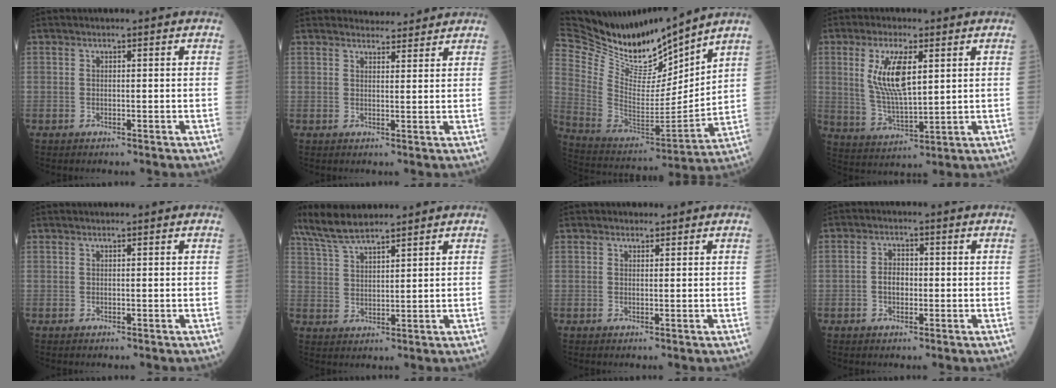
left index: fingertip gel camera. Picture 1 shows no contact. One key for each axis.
{"total": 4.2, "fx": 4.0, "fy": 0.9, "fz": 0.3, "tx": -0.006, "ty": 0.009, "tz": 0.051}
{"total": 19.5, "fx": 18.2, "fy": 2.6, "fz": 6.4, "tx": -0.146, "ty": -0.037, "tz": 0.336}
{"total": 9.3, "fx": 2.8, "fy": 2.6, "fz": 8.4, "tx": -0.183, "ty": -0.003, "tz": 0.059}
{"total": 0.0}
{"total": 8.2, "fx": 7.0, "fy": 1.0, "fz": 4.3, "tx": -0.097, "ty": 0.019, "tz": 0.137}
{"total": 0.8, "fx": 0.5, "fy": 0.5, "fz": 0.0, "tx": -0.002, "ty": -0.003, "tz": 0.006}
{"total": 3.0, "fx": -0.8, "fy": 2.1, "fz": 2.0, "tx": -0.043, "ty": 0.006, "tz": -0.017}